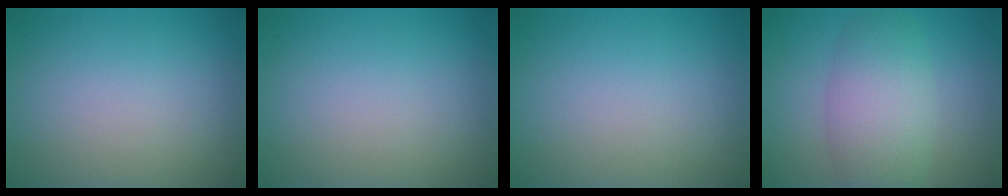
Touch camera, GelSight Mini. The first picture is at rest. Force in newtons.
{"total": 0.0}
{"total": 0.0}
{"total": 5.5, "press": 5.5, "slide": 0.4}